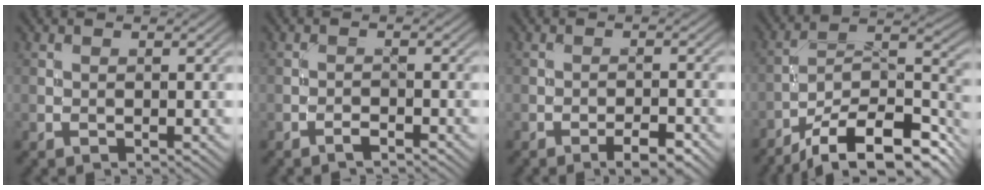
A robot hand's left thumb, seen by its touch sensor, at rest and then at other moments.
{"total": 1.1, "force": [-1.0, 0.1, 0.5], "torque": [-0.009, 0.002, -0.023]}
{"total": 3.6, "force": [-2.4, 0.8, 2.5], "torque": [-0.039, 0.008, -0.036]}
{"total": 16.2, "force": [-12.2, 5.5, 9.1], "torque": [-0.161, -0.019, -0.183]}